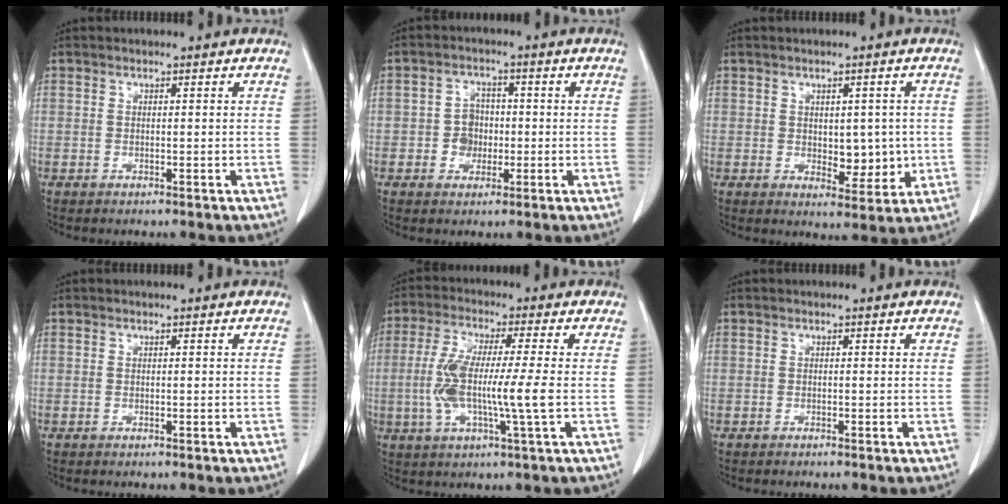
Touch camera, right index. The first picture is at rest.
{"total": 3.7, "force": [-0.6, 3.4, 1.5], "torque": [-0.021, 0.012, -0.007]}
{"total": 5.3, "force": [0.0, 2.9, 4.5], "torque": [-0.050, -0.004, 0.012]}
{"total": 0.0}
{"total": 9.9, "force": [-1.0, 0.5, 9.9], "torque": [-0.202, 0.000, -0.024]}
{"total": 0.6, "force": [-0.6, -0.1, 0.3], "torque": [0.000, 0.000, -0.010]}